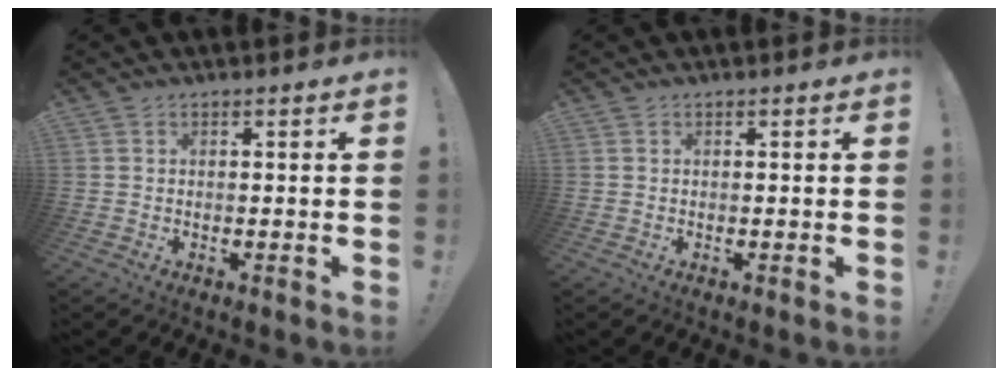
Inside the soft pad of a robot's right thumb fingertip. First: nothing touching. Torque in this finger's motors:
{"motor_torque": [0.00, 0.00, -0.01, 0.00, 0.00]}